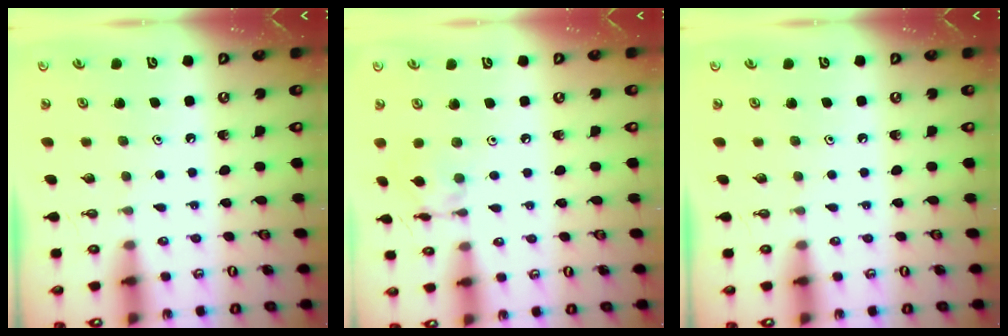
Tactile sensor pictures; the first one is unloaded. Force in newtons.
{"total": 4.1, "press": 4.1, "slide": 0.4}
{"total": 0.0}